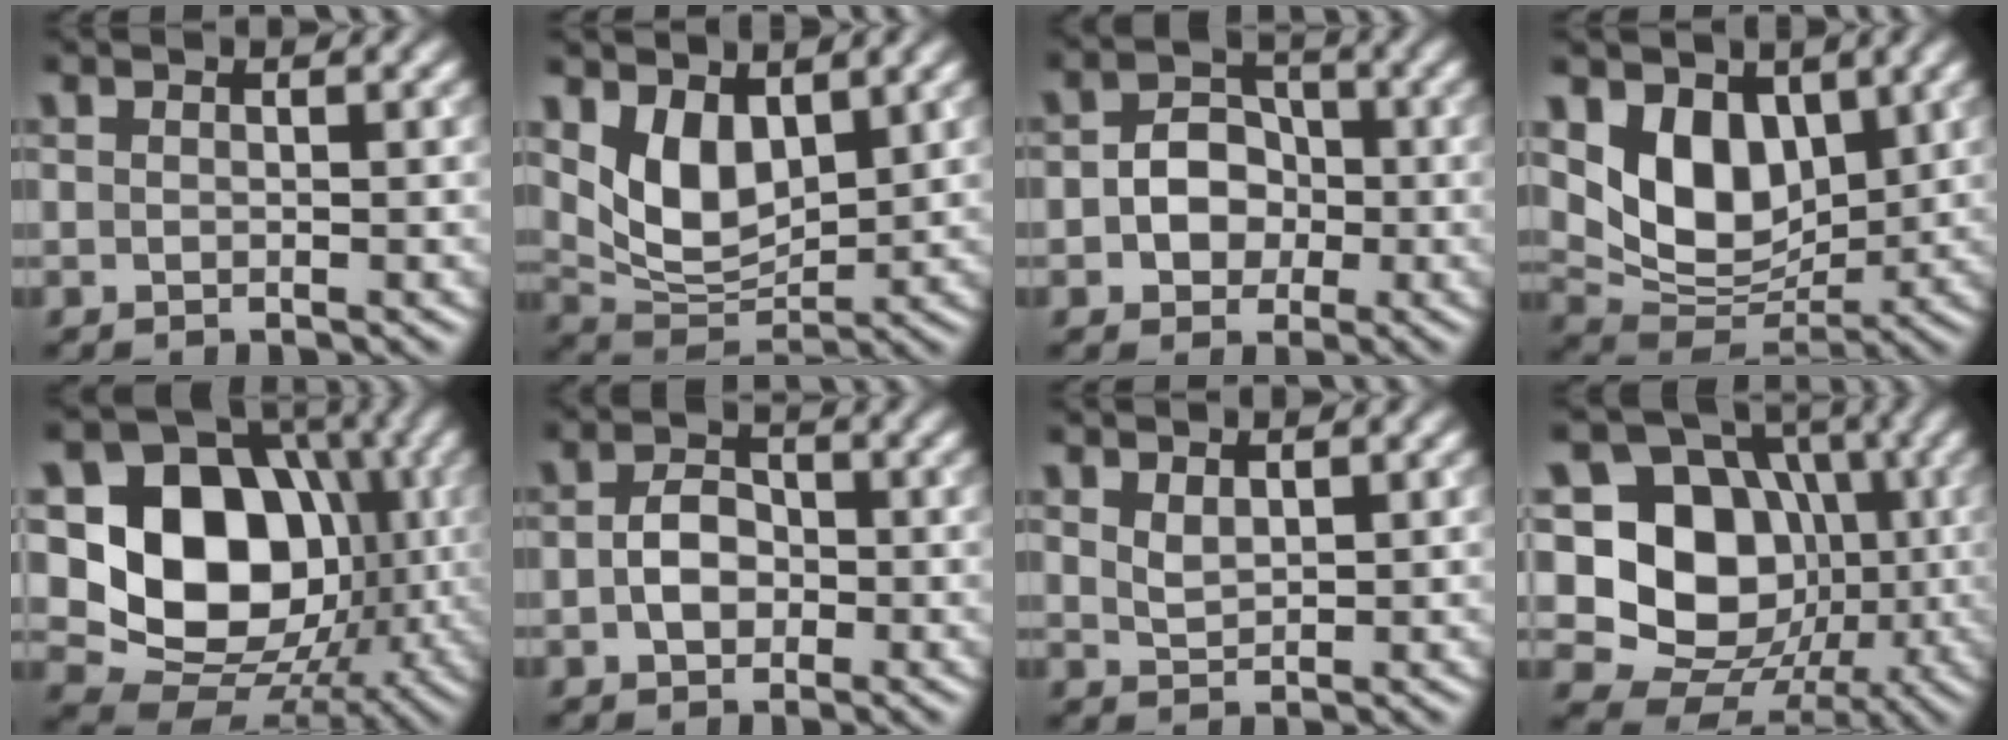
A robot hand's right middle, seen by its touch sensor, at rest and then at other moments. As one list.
[{"total": 5.5, "force": [2.3, 3.2, 3.8], "torque": [-0.078, -0.014, 0.046]}, {"total": 4.0, "force": [-0.6, 3.3, 2.3], "torque": [-0.018, 0.000, -0.021]}, {"total": 6.9, "force": [2.6, 4.7, 4.4], "torque": [-0.080, -0.022, 0.046]}, {"total": 13.9, "force": [0.5, 10.8, 8.7], "torque": [-0.131, -0.004, -0.003]}, {"total": 3.0, "force": [-0.5, 2.2, 2.0], "torque": [-0.037, 0.001, -0.015]}, {"total": 1.4, "force": [1.0, 0.6, 0.8], "torque": [-0.019, 0.000, 0.025]}, {"total": 12.7, "force": [-0.1, 10.6, 7.0], "torque": [-0.112, -0.004, -0.023]}]